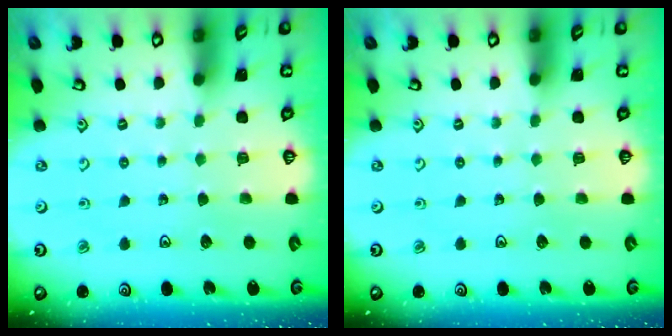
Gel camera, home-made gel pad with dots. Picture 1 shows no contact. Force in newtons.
{"total": 0.0}